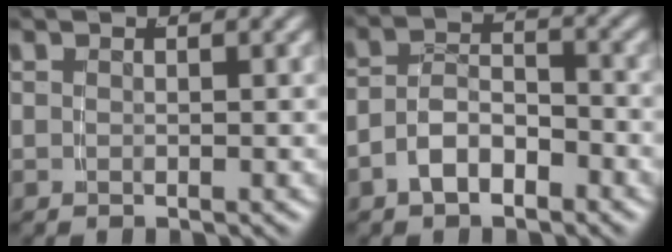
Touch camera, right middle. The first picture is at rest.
{"total": 4.3, "force": [-2.4, 2.9, 2.2], "torque": [-0.034, -0.006, -0.043]}